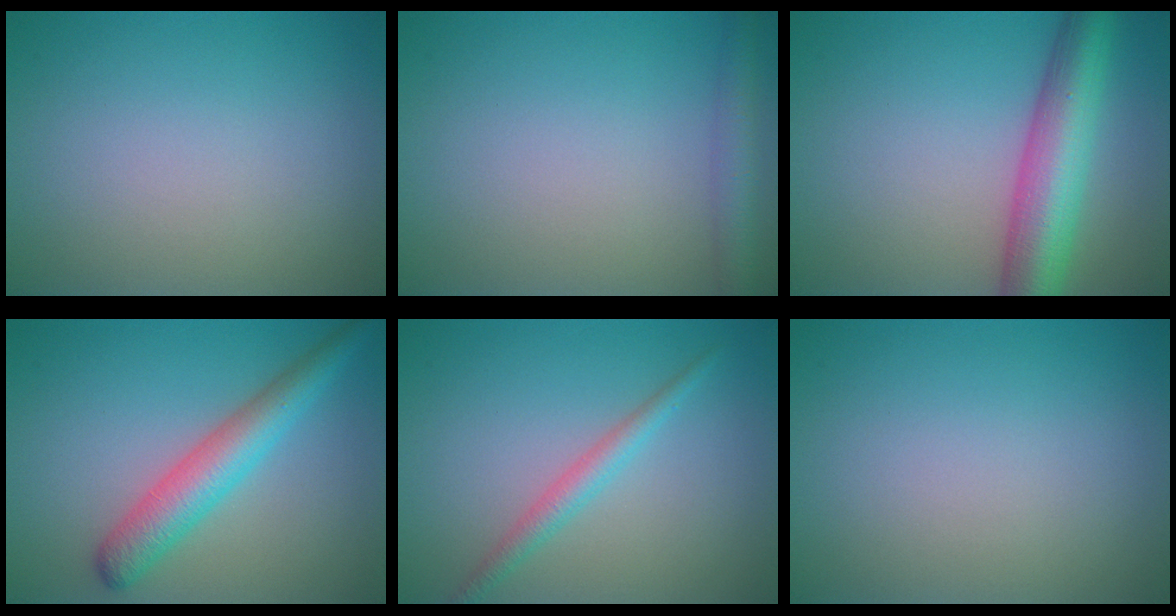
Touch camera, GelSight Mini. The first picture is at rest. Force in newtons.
{"total": 2.7, "press": 2.7, "slide": 0.2}
{"total": 7.5, "press": 7.5, "slide": 0.2}
{"total": 4.7, "press": 4.7, "slide": 0.1}
{"total": 2.1, "press": 2.1, "slide": 0.0}
{"total": 0.0}